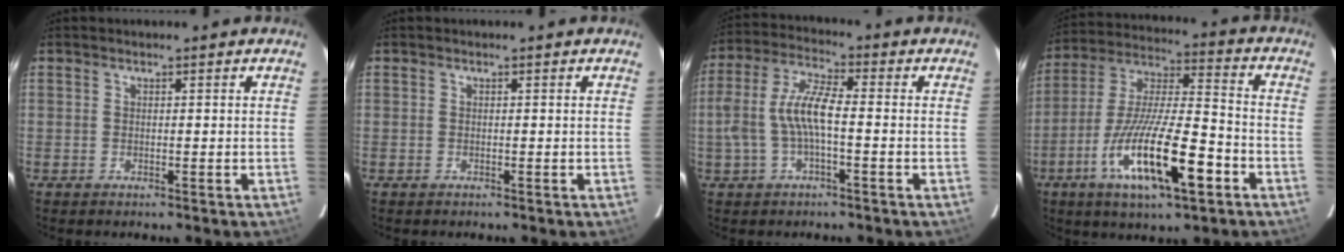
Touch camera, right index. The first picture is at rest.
{"total": 0.0}
{"total": 8.8, "force": [-1.5, 2.4, 8.4], "torque": [-0.179, 0.010, -0.025]}
{"total": 19.0, "force": [-8.5, 4.4, 16.4], "torque": [-0.310, -0.023, -0.151]}